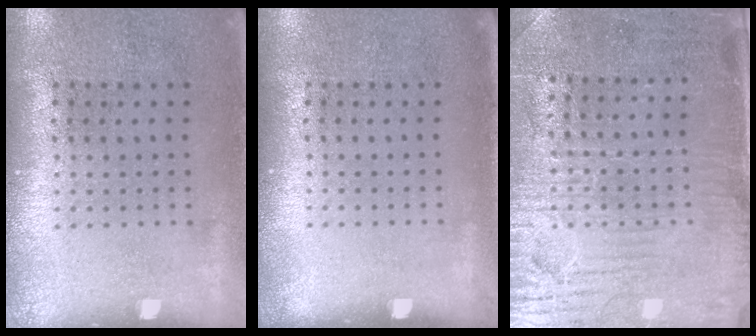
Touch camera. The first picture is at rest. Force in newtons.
{"total": 0.0}
{"total": 3.5, "press": 3.2, "slide": 1.6}